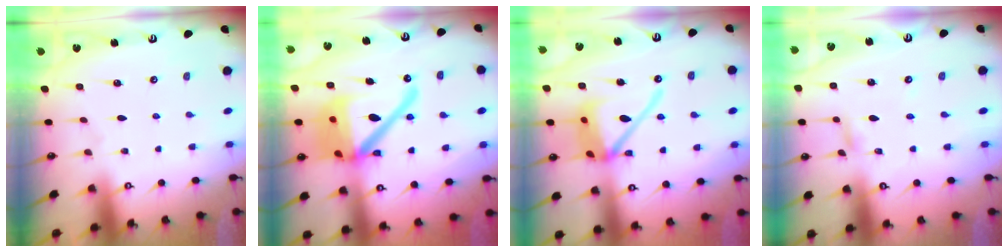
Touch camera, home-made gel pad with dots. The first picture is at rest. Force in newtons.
{"total": 22.7, "press": 22.4, "slide": 3.8}
{"total": 15.5, "press": 15.4, "slide": 1.8}
{"total": 3.6, "press": 3.6, "slide": 0.2}